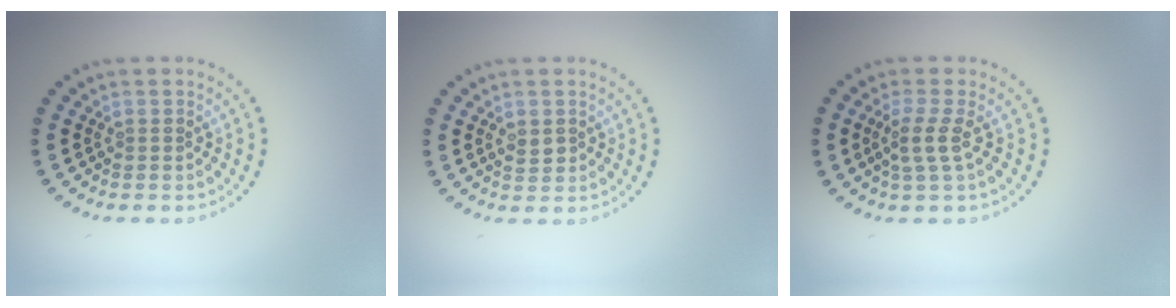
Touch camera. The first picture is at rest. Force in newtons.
{"total": 1.3, "press": 1.3, "slide": 0.0}
{"total": 2.2, "press": 1.7, "slide": 1.4}